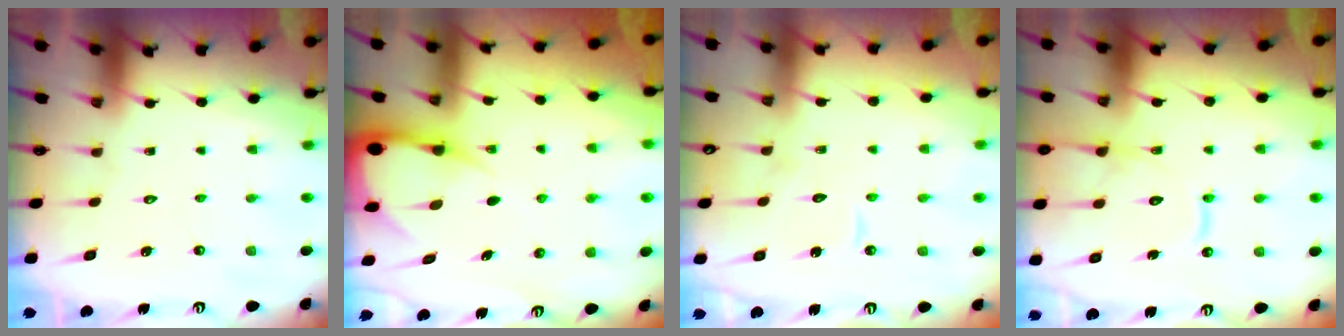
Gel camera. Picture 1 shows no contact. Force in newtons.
{"total": 8.1, "press": 8.0, "slide": 0.9}
{"total": 4.0, "press": 4.0, "slide": 0.1}
{"total": 13.1, "press": 13.1, "slide": 1.4}